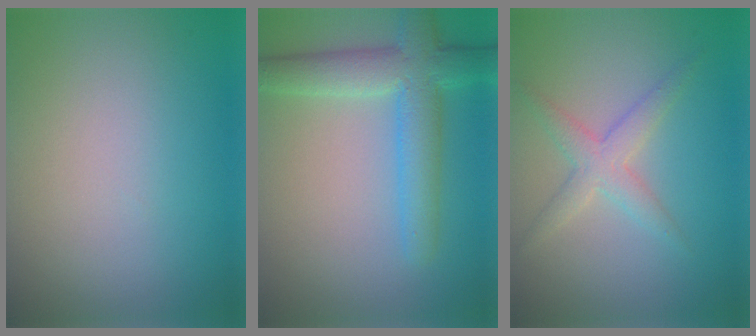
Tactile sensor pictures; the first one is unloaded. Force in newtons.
{"total": 5.8, "press": 5.8, "slide": 0.3}
{"total": 2.7, "press": 2.7, "slide": 0.1}